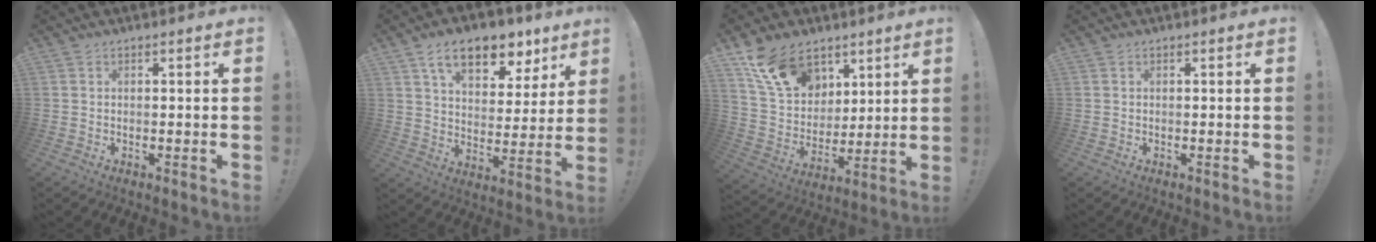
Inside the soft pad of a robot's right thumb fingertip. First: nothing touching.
{"total": 15.1, "force": [9.3, 8.0, 8.9], "torque": [-0.137, -0.050, 0.163]}
{"total": 16.8, "force": [10.2, 11.1, 7.4], "torque": [-0.142, -0.049, 0.199]}
{"total": 0.0}